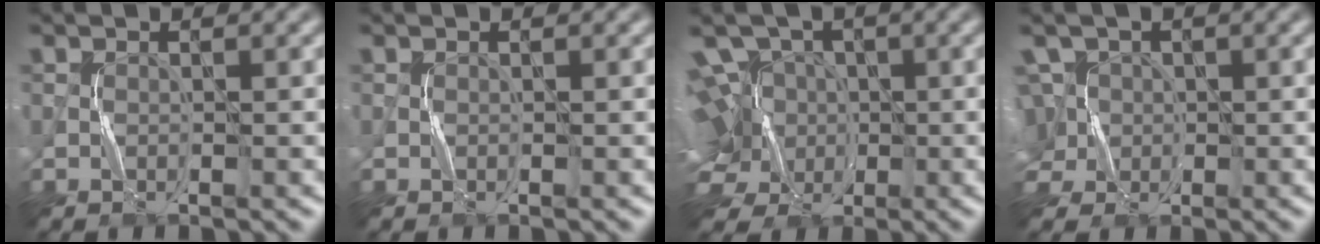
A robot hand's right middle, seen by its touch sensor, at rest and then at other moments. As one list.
[{"total": 0.0}, {"total": 11.1, "force": [-0.4, 8.9, 6.7], "torque": [-0.119, 0.023, -0.038]}, {"total": 7.6, "force": [1.0, 6.3, 4.1], "torque": [-0.096, 0.036, -0.018]}]